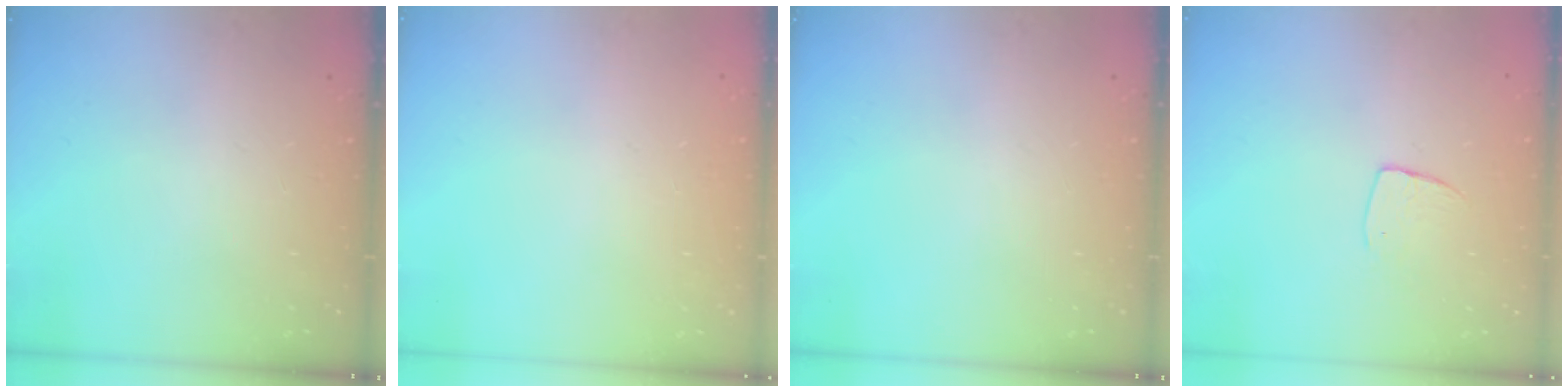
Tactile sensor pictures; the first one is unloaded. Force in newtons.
{"total": 0.0}
{"total": 0.0}
{"total": 7.0, "press": 6.9, "slide": 0.5}